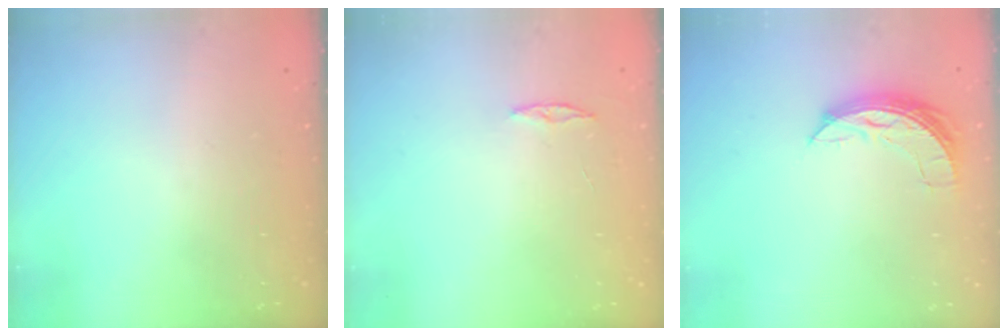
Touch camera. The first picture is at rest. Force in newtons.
{"total": 3.0, "press": 2.9, "slide": 0.3}
{"total": 6.8, "press": 6.8, "slide": 0.4}